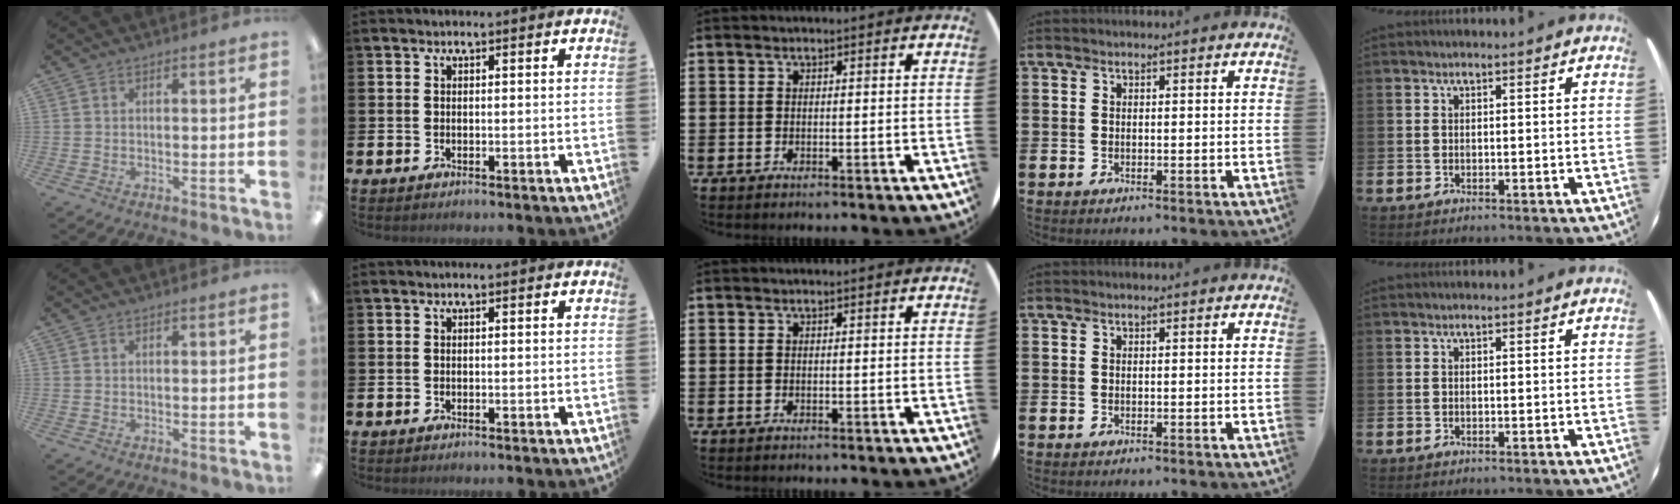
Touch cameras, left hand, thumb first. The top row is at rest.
{}